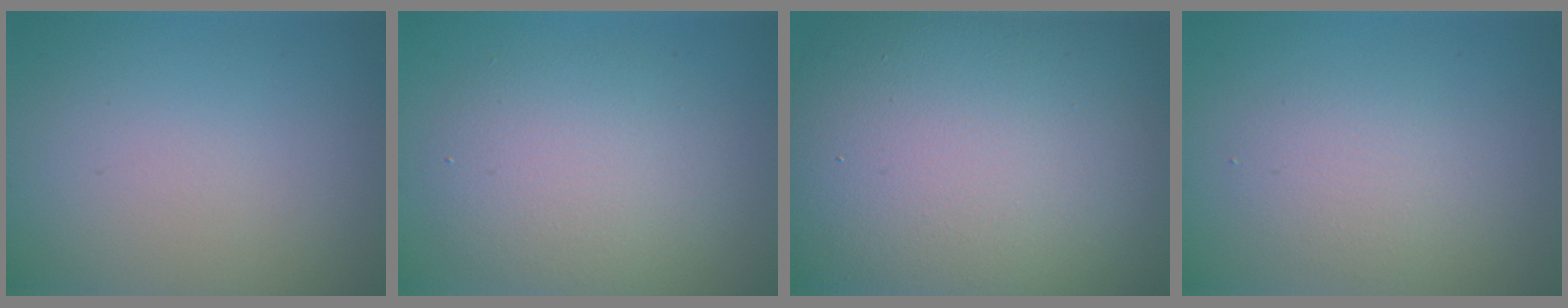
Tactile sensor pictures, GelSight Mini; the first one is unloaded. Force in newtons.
{"total": 5.1, "press": 5.1, "slide": 0.3}
{"total": 18.9, "press": 18.9, "slide": 1.2}
{"total": 2.4, "press": 2.4, "slide": 0.1}